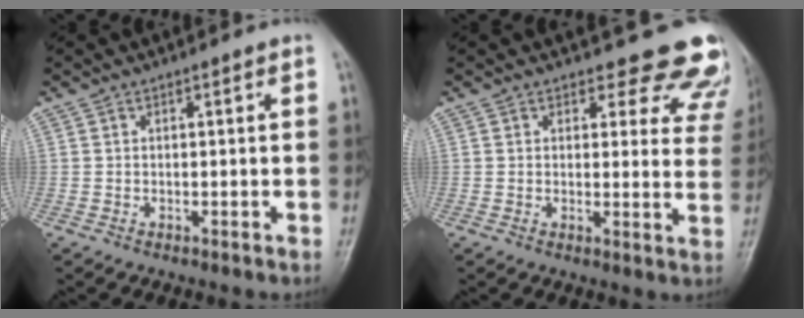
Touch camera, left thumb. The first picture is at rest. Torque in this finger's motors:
{"motor_torque": [0.26, 0.26, -0.09, -0.33, 0.04]}